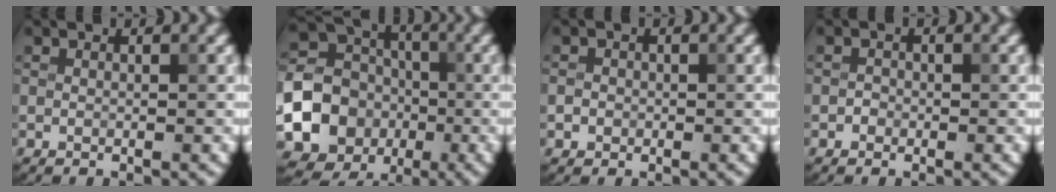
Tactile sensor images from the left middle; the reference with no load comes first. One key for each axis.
{"total": 19.5, "fx": -4.8, "fy": 18.1, "fz": 5.1, "tx": -0.144, "ty": -0.022, "tz": -0.111}
{"total": 0.9, "fx": -0.3, "fy": 0.9, "fz": 0.2, "tx": 0.005, "ty": -0.002, "tz": -0.005}
{"total": 0.7, "fx": -0.3, "fy": 0.6, "fz": 0.1, "tx": 0.003, "ty": -0.001, "tz": -0.007}